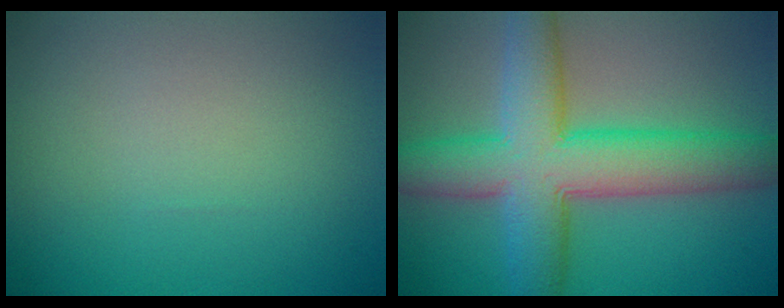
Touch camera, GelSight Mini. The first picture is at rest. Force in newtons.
{"total": 9.3, "press": 9.3, "slide": 0.2}